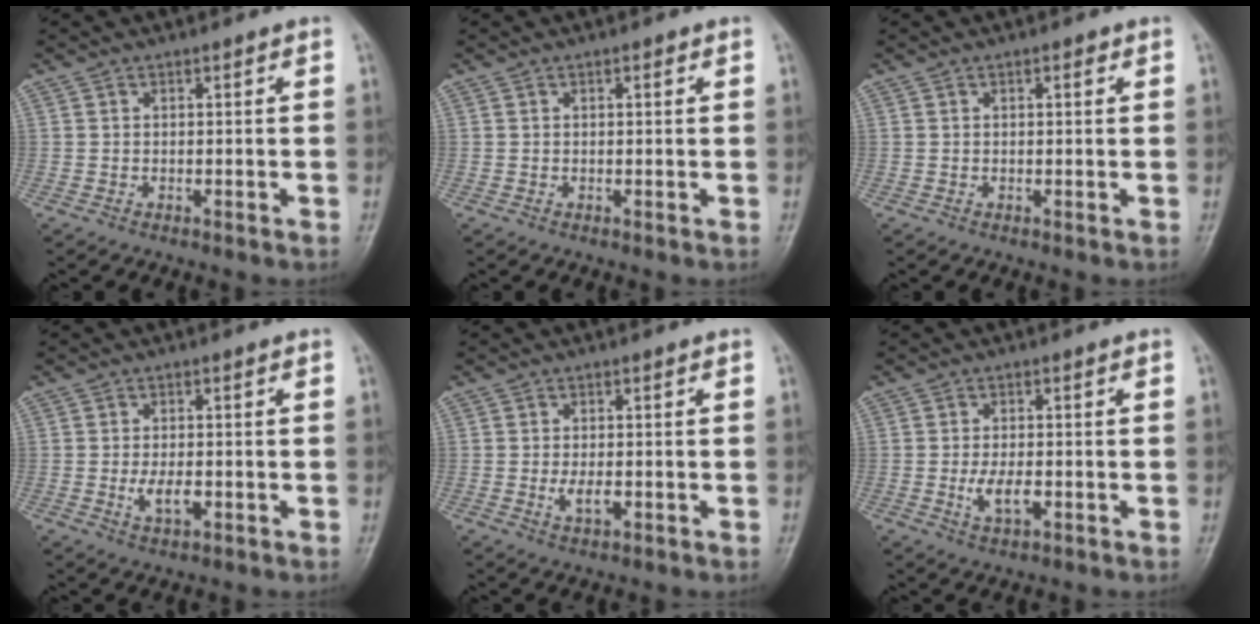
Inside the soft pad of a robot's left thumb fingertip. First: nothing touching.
{"total": 0.9, "force": [0.4, 0.3, 0.8], "torque": [-0.011, 0.001, 0.004]}
{"total": 1.2, "force": [0.5, 0.4, 1.0], "torque": [-0.012, 0.002, 0.005]}
{"total": 3.9, "force": [-0.8, 1.9, 3.3], "torque": [-0.062, -0.004, -0.014]}
{"total": 3.1, "force": [-0.6, 1.5, 2.7], "torque": [-0.049, -0.004, -0.010]}
{"total": 4.5, "force": [-1.1, 2.1, 3.8], "torque": [-0.073, -0.002, -0.018]}